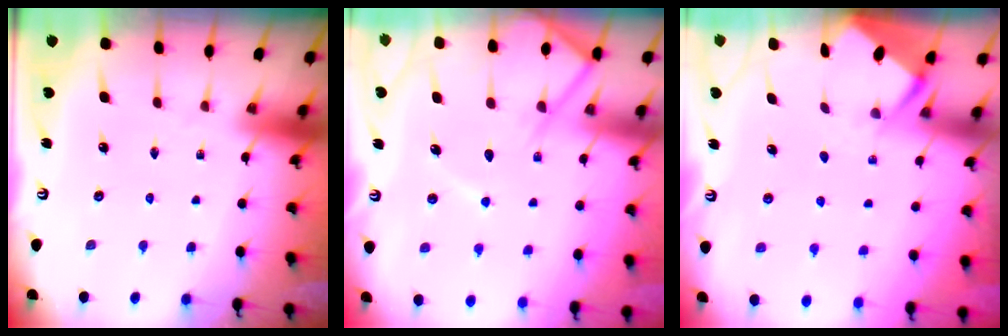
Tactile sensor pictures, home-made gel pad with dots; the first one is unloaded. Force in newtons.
{"total": 10.3, "press": 10.3, "slide": 1.0}
{"total": 2.8, "press": 2.8, "slide": 0.4}